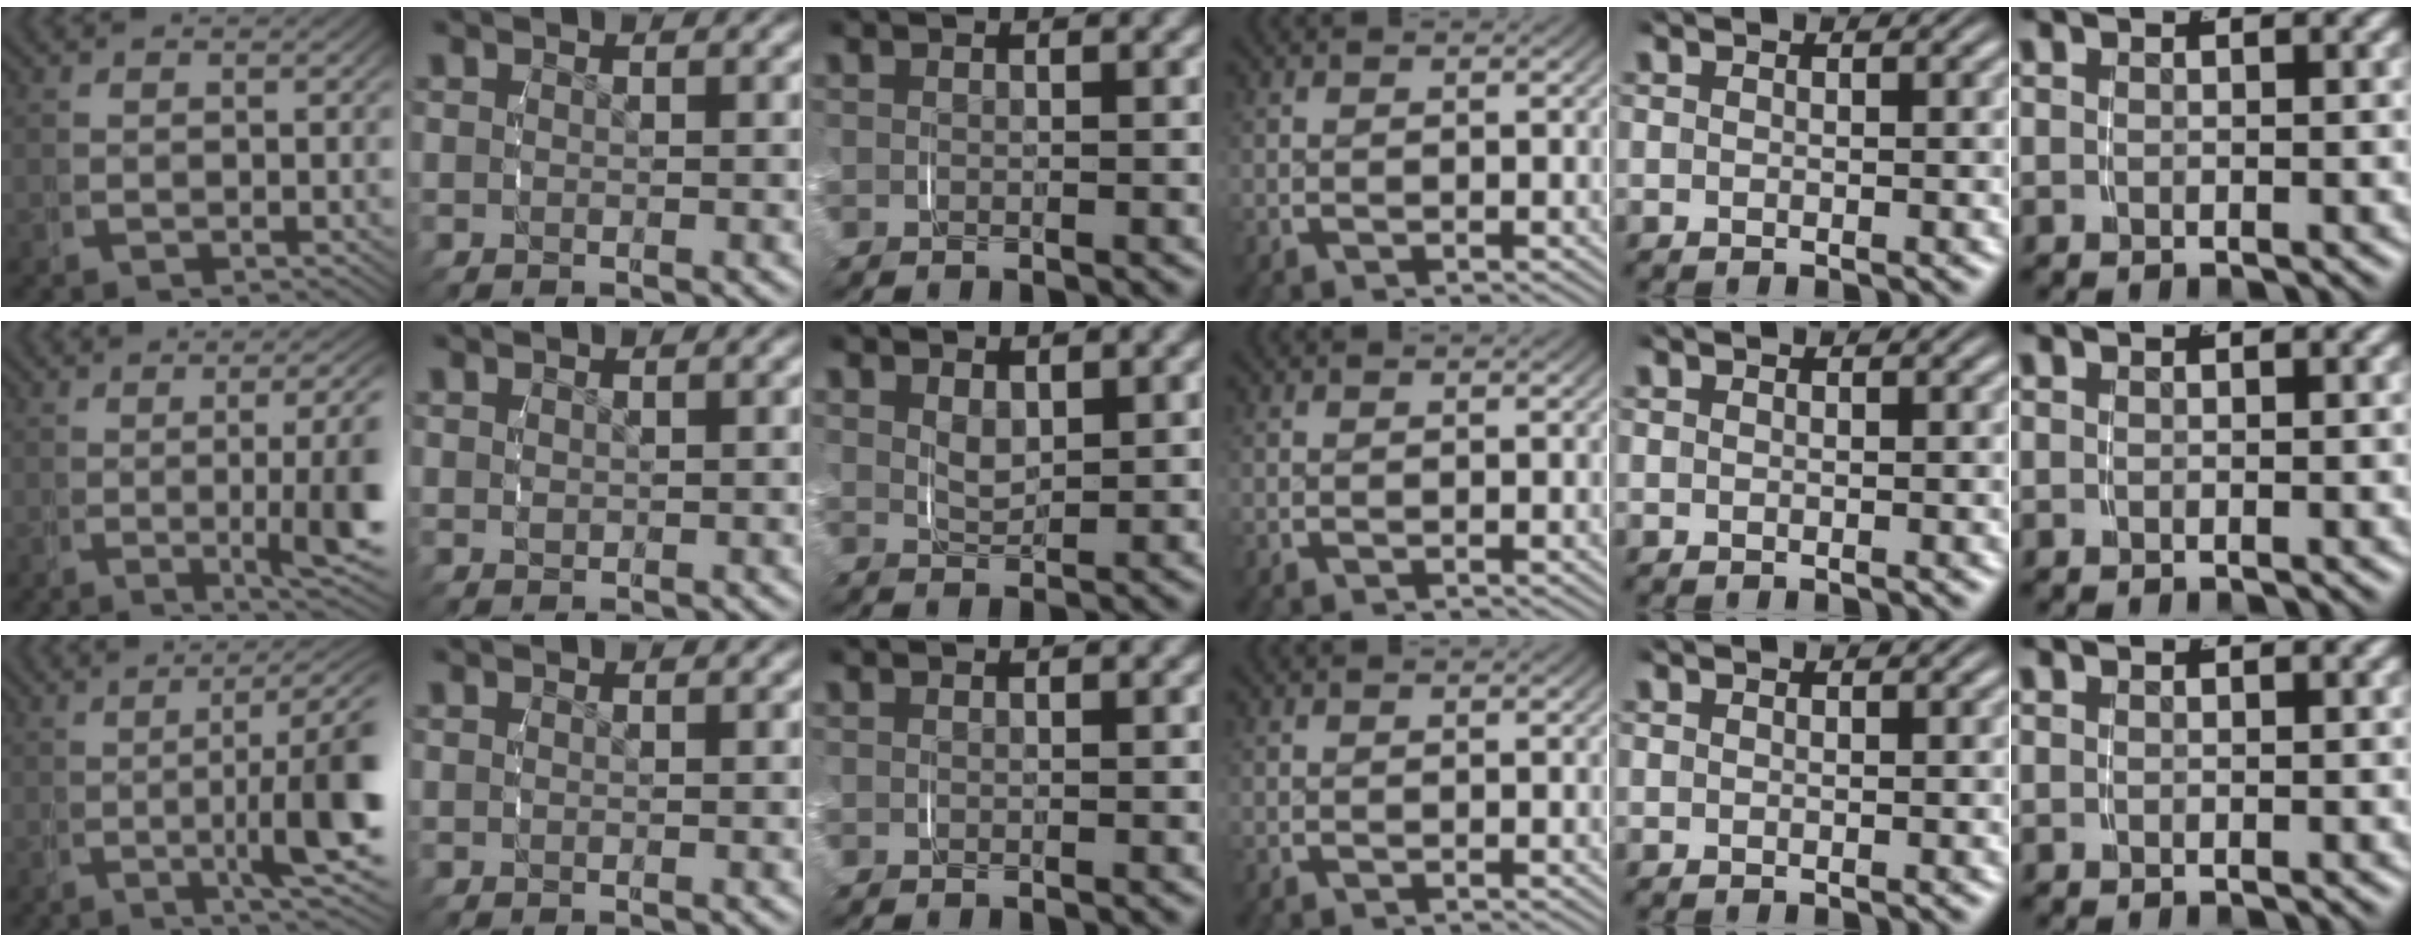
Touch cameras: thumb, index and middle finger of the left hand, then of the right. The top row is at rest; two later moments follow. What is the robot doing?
{"motion": "grasp_and_lifting", "object": "pencil case"}